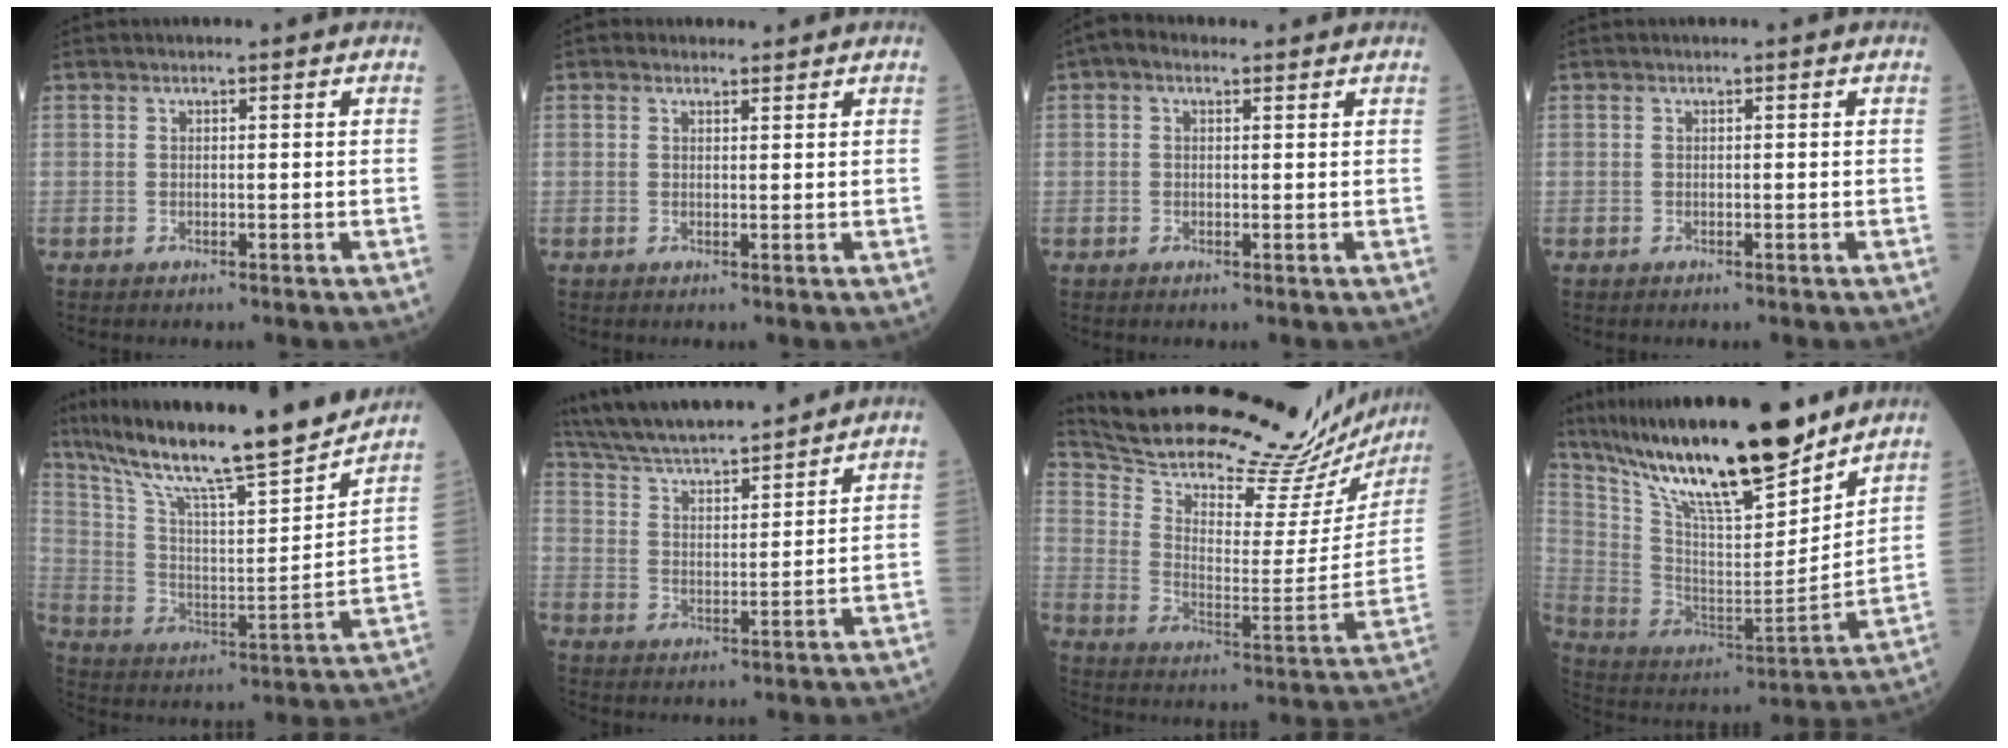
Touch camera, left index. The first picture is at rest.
{"total": 1.2, "force": [1.0, 0.7, 0.1], "torque": [-0.006, 0.005, 0.014]}
{"total": 2.6, "force": [1.5, 1.5, 1.5], "torque": [-0.035, 0.025, 0.024]}
{"total": 0.0}
{"total": 23.6, "force": [19.6, 0.7, 13.0], "torque": [-0.222, -0.006, 0.314]}
{"total": 17.3, "force": [15.7, 2.0, 6.9], "torque": [-0.127, 0.024, 0.263]}
{"total": 30.1, "force": [28.2, 4.7, 9.3], "torque": [-0.165, -0.088, 0.378]}
{"total": 23.7, "force": [18.8, 3.5, 13.9], "torque": [-0.251, -0.013, 0.330]}